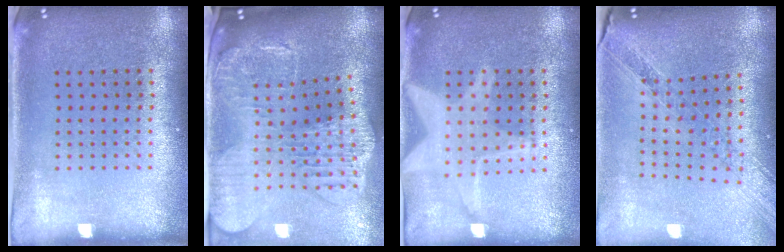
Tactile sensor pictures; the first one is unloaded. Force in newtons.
{"total": 3.0, "press": 2.5, "slide": 1.7}
{"total": 2.1, "press": 2.1, "slide": 0.2}
{"total": 1.1, "press": 1.1, "slide": 0.2}